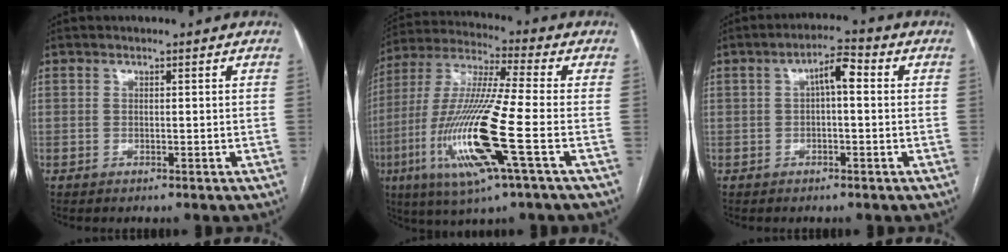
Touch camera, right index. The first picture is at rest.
{"total": 18.0, "force": [-5.4, 0.4, 17.1], "torque": [-0.364, -0.018, -0.105]}
{"total": 4.5, "force": [0.6, 1.3, 4.2], "torque": [-0.071, 0.022, 0.008]}